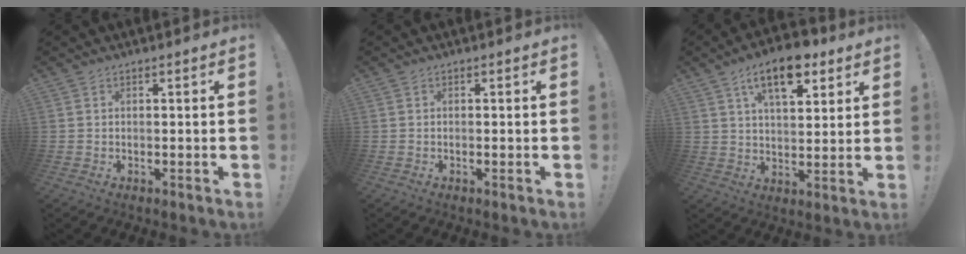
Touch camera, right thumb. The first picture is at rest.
{"total": 0.5, "force": [-0.4, -0.1, 0.3], "torque": [-0.013, 0.002, -0.006]}
{"total": 13.4, "force": [7.7, 6.2, 9.1], "torque": [-0.135, -0.029, 0.133]}